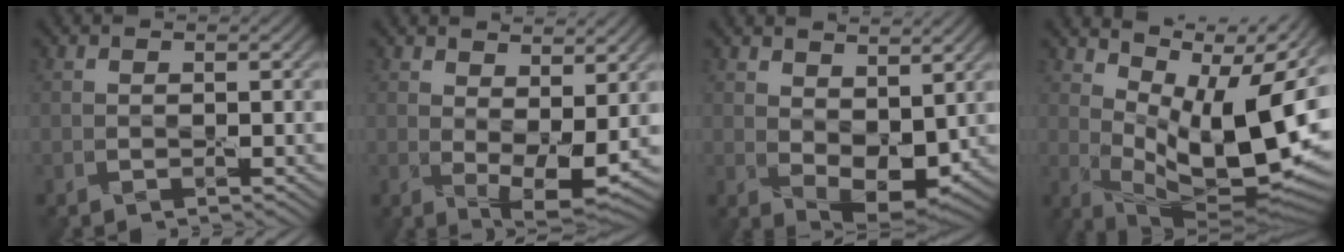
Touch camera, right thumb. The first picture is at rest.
{"total": 6.4, "force": [1.8, 2.8, 5.4], "torque": [-0.096, -0.011, 0.039]}
{"total": 7.3, "force": [2.0, 4.2, 5.6], "torque": [-0.102, -0.013, 0.042]}
{"total": 15.5, "force": [5.2, 5.9, 13.4], "torque": [-0.216, 0.003, 0.106]}